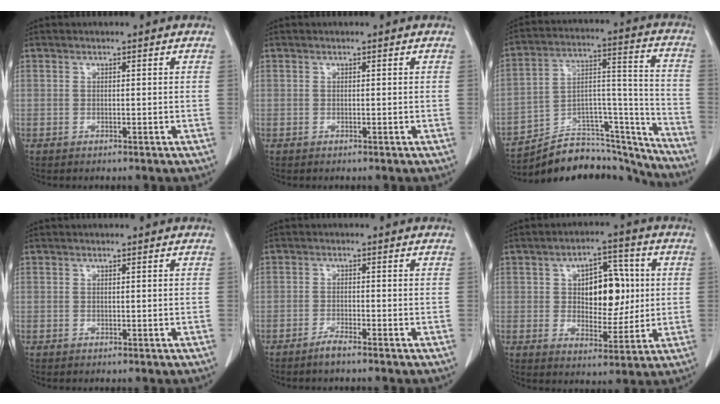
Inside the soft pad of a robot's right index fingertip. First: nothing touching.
{"total": 0.0}
{"total": 21.0, "force": [-19.8, 5.5, 4.3], "torque": [-0.059, 0.067, -0.302]}
{"total": 0.0}
{"total": 2.1, "force": [-1.8, -0.1, 1.1], "torque": [-0.027, -0.003, -0.036]}
{"total": 10.4, "force": [1.5, 5.6, 8.6], "torque": [-0.127, 0.017, 0.032]}